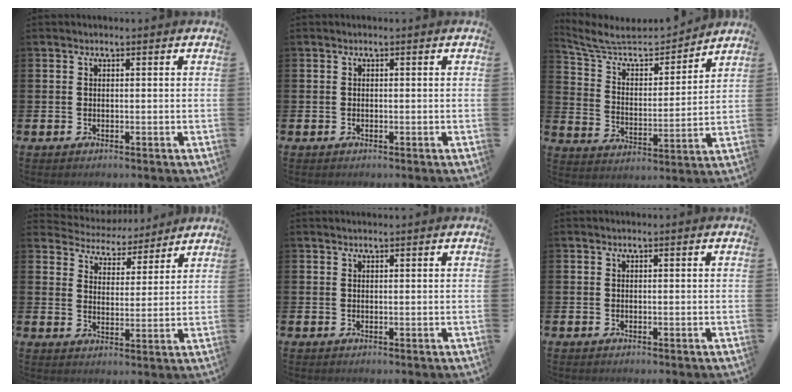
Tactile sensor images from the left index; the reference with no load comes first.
{"total": 0.0}
{"total": 7.7, "force": [6.9, 2.7, 2.0], "torque": [-0.083, -0.049, 0.118]}
{"total": 4.7, "force": [4.5, 1.5, -0.2], "torque": [-0.019, -0.036, 0.075]}
{"total": 0.5, "force": [0.5, 0.1, 0.1], "torque": [0.000, 0.000, 0.009]}
{"total": 0.0}